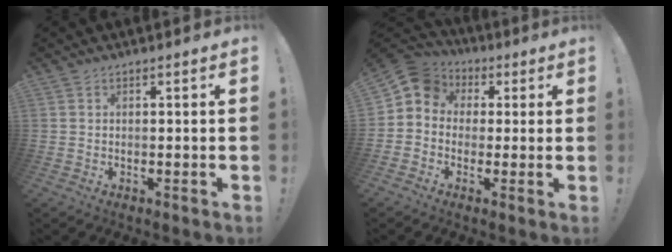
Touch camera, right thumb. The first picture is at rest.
{"total": 7.9, "force": [1.7, 7.1, 3.1], "torque": [-0.041, 0.001, 0.038]}